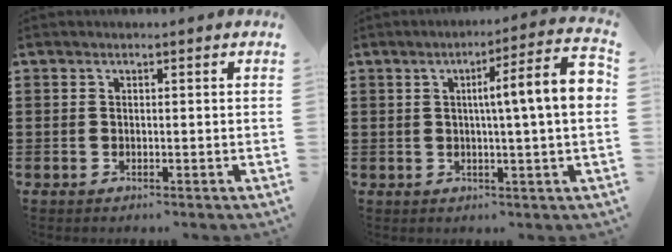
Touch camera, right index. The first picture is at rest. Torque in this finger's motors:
{"motor_torque": [1.78, 0.22, 0.61, 0.19]}